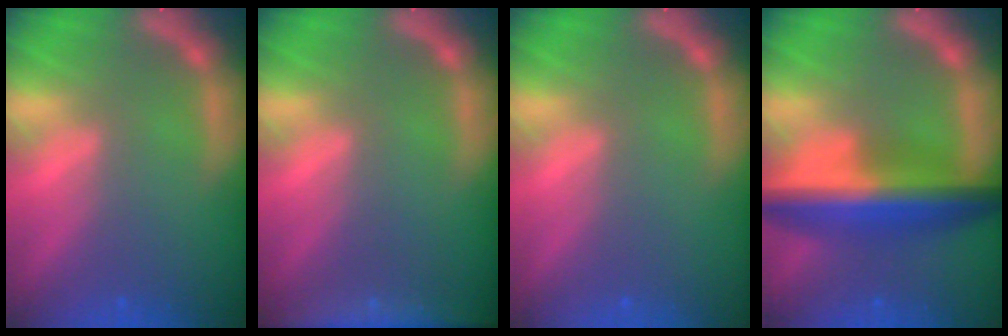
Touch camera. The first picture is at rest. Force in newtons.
{"total": 7.0}
{"total": 0.0}
{"total": 9.0}